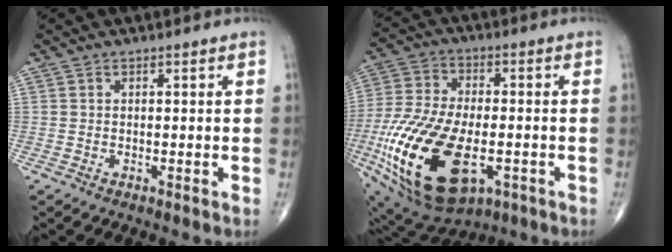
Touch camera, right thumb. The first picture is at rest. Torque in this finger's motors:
{"motor_torque": [2.75, 1.50, 2.53, -0.23, 0.91]}